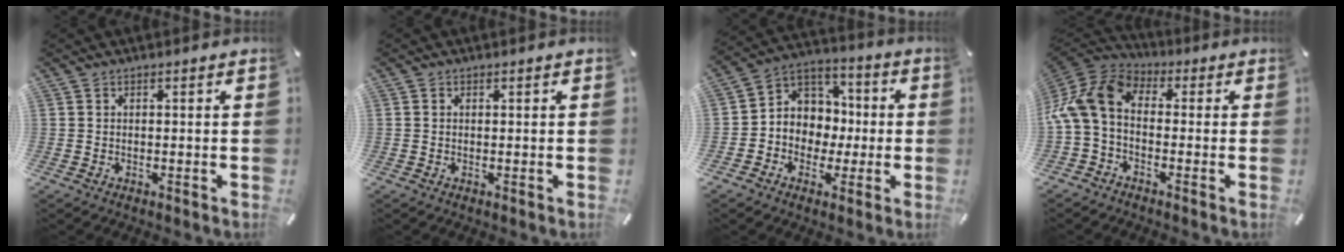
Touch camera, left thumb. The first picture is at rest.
{"total": 0.6, "force": [0.1, 0.5, 0.3], "torque": [-0.006, 0.003, 0.000]}
{"total": 8.5, "force": [-1.4, 8.4, 0.7], "torque": [-0.027, 0.004, -0.019]}
{"total": 10.3, "force": [-2.0, 7.2, 7.0], "torque": [-0.167, 0.011, -0.043]}